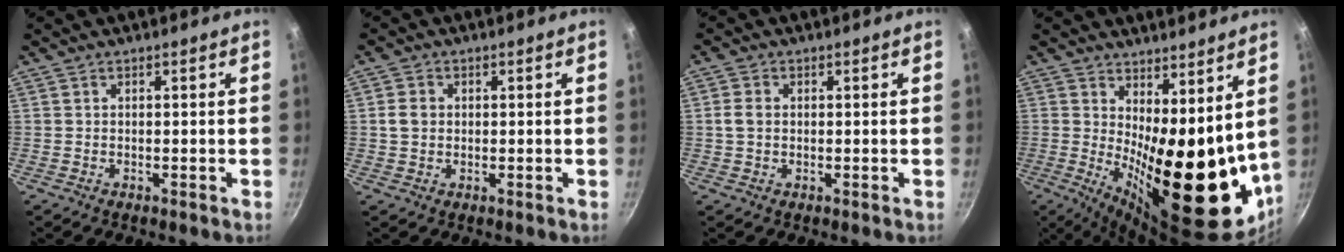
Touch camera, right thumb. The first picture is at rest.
{"total": 3.2, "force": [0.3, 2.7, 1.7], "torque": [-0.020, 0.005, 0.001]}
{"total": 2.9, "force": [0.2, 2.2, 1.9], "torque": [-0.034, 0.007, 0.002]}
{"total": 20.3, "force": [3.9, 8.5, 18.0], "torque": [-0.215, -0.054, 0.077]}